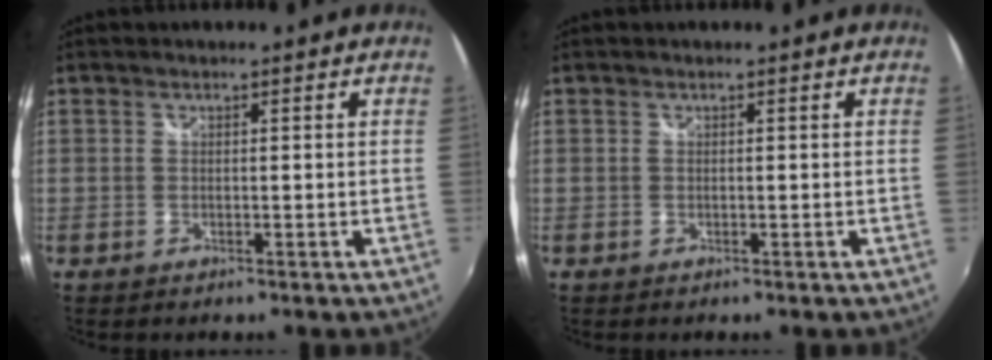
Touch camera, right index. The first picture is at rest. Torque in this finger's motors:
{"motor_torque": [0.00, 0.00, 0.00, 0.00]}